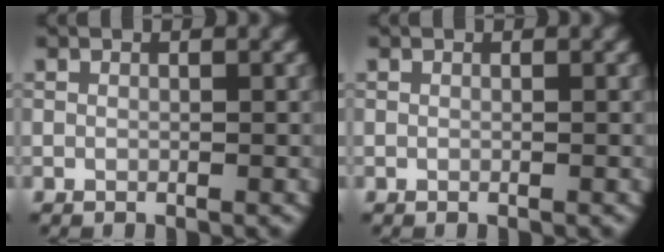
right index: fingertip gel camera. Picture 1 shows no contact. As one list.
[{"total": 0.0}]